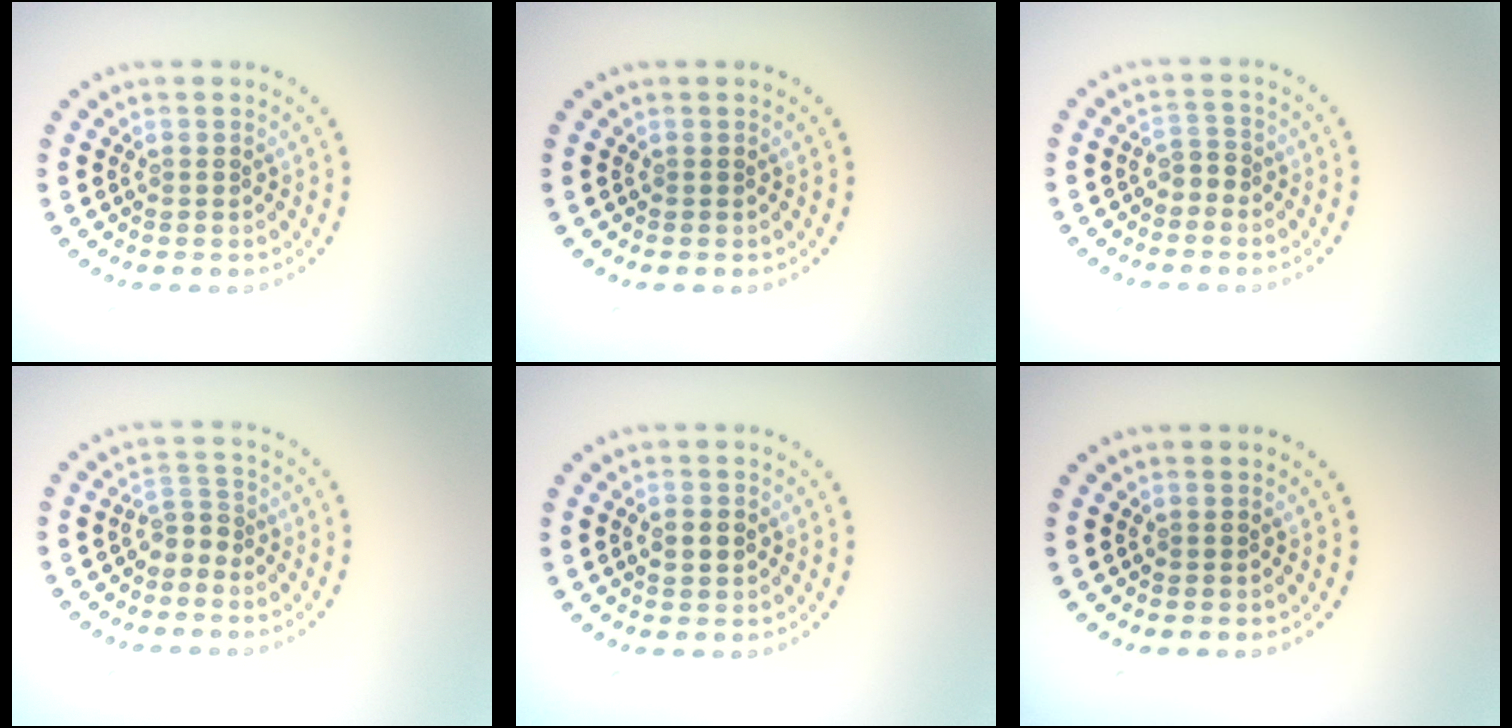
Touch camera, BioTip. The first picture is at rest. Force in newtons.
{"total": 0.0}
{"total": 1.2, "press": 0.9, "slide": 0.8}
{"total": 1.8, "press": 1.1, "slide": 1.4}
{"total": 2.1, "press": 2.1, "slide": 0.1}
{"total": 0.0}